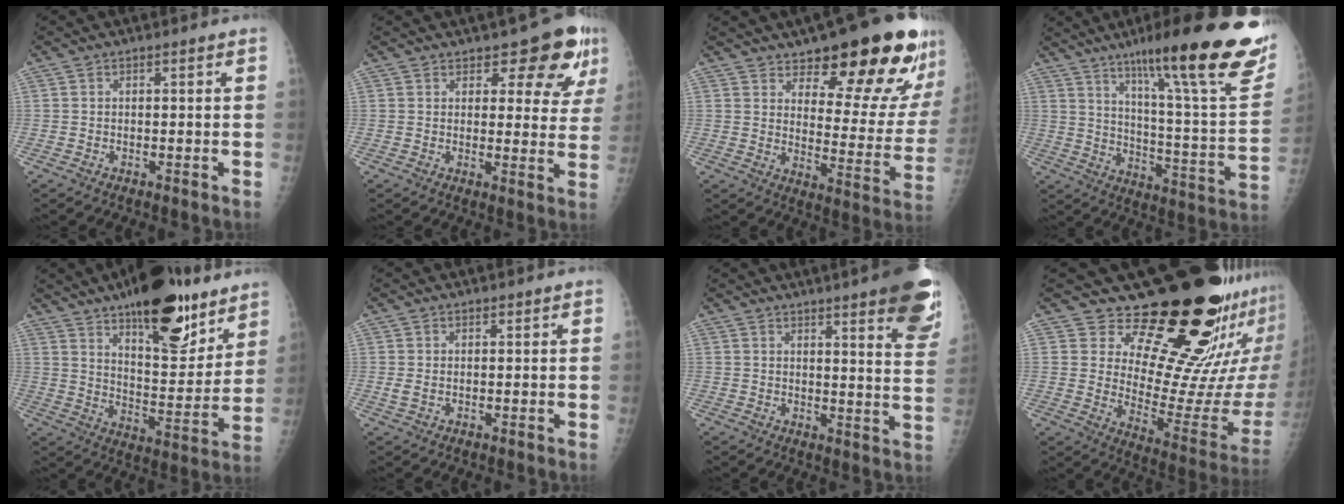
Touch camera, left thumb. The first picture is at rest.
{"total": 9.6, "force": [6.4, 4.3, 5.7], "torque": [-0.031, -0.036, 0.074]}
{"total": 21.9, "force": [15.4, 6.9, 14.0], "torque": [-0.140, -0.098, 0.206]}
{"total": 29.9, "force": [18.4, 4.7, 23.1], "torque": [-0.288, -0.063, 0.267]}
{"total": 21.9, "force": [14.4, 8.2, 14.3], "torque": [-0.166, -0.072, 0.222]}
{"total": 1.6, "force": [0.5, 1.1, 1.1], "torque": [-0.023, -0.005, 0.014]}
{"total": 15.8, "force": [10.0, 2.5, 12.0], "torque": [-0.122, -0.047, 0.109]}
{"total": 24.4, "force": [16.8, 8.8, 15.4], "torque": [-0.179, -0.136, 0.238]}